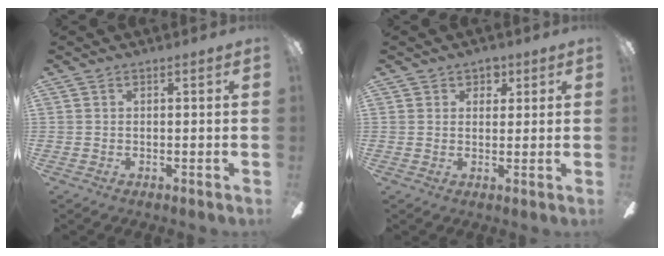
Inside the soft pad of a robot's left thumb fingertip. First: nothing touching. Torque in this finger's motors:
{"motor_torque": [-0.06, -0.27, 0.20, 0.10, -0.04]}